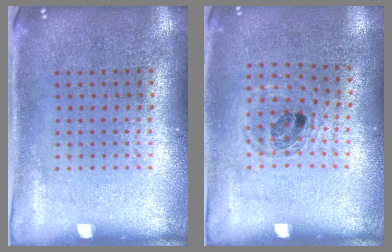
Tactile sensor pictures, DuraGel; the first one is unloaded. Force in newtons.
{"total": 0.9, "press": 0.9, "slide": 0.1}